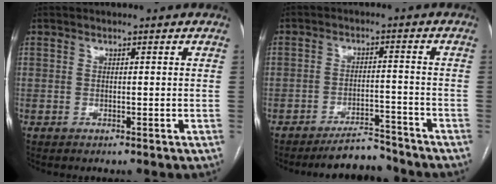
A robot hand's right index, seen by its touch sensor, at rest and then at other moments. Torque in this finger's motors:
{"motor_torque": [-0.20, 0.01, -0.26, -0.08]}